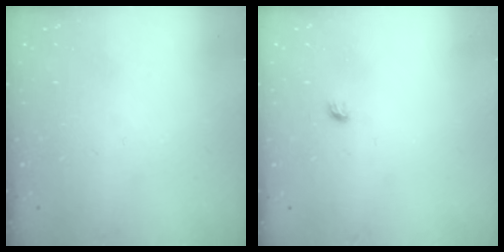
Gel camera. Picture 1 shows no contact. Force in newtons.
{"total": 3.6, "press": 3.5, "slide": 1.0}